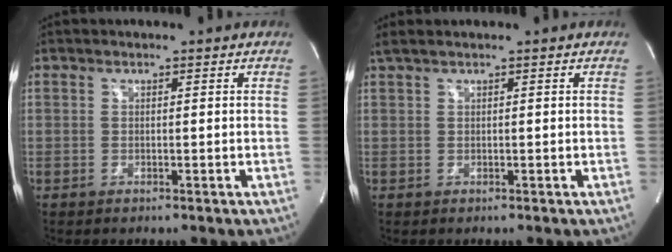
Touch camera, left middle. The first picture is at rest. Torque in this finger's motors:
{"motor_torque": [-0.02, -0.26, -0.03, 0.03]}